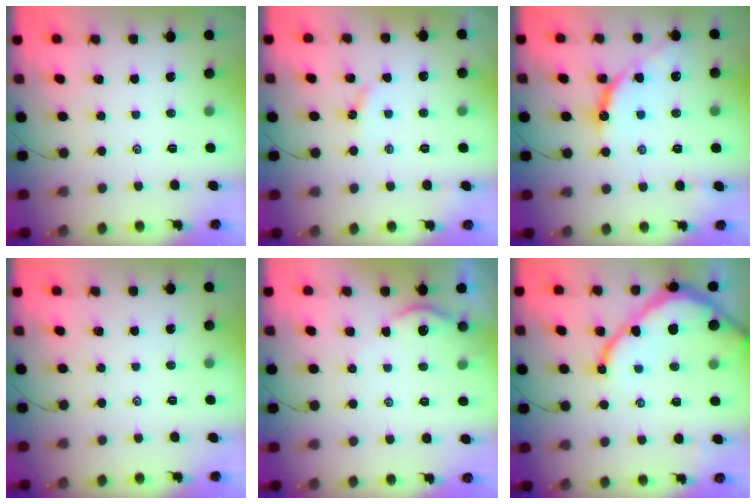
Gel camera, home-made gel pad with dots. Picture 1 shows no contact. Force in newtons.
{"total": 3.6, "press": 3.6, "slide": 0.2}
{"total": 10.2, "press": 10.2, "slide": 0.8}
{"total": 0.0}
{"total": 2.9, "press": 2.9, "slide": 0.3}
{"total": 12.5, "press": 12.5, "slide": 1.0}